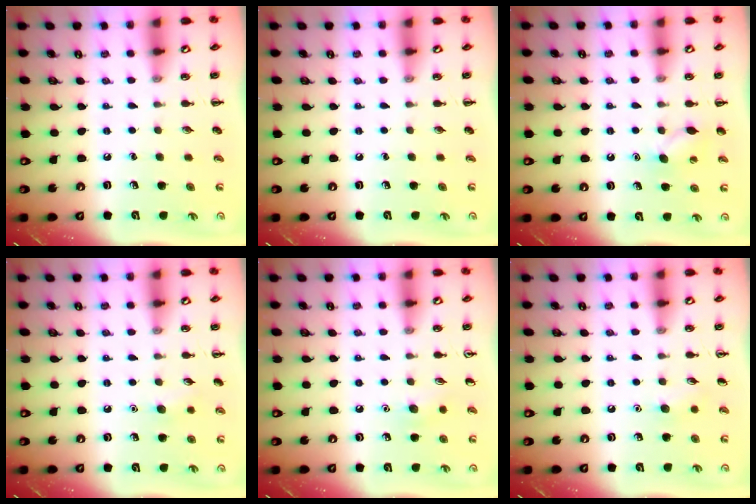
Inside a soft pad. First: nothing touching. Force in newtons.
{"total": 0.0}
{"total": 6.7, "press": 6.6, "slide": 1.6}
{"total": 5.2, "press": 5.0, "slide": 1.2}
{"total": 5.8, "press": 5.5, "slide": 1.7}
{"total": 5.4, "press": 5.1, "slide": 1.7}